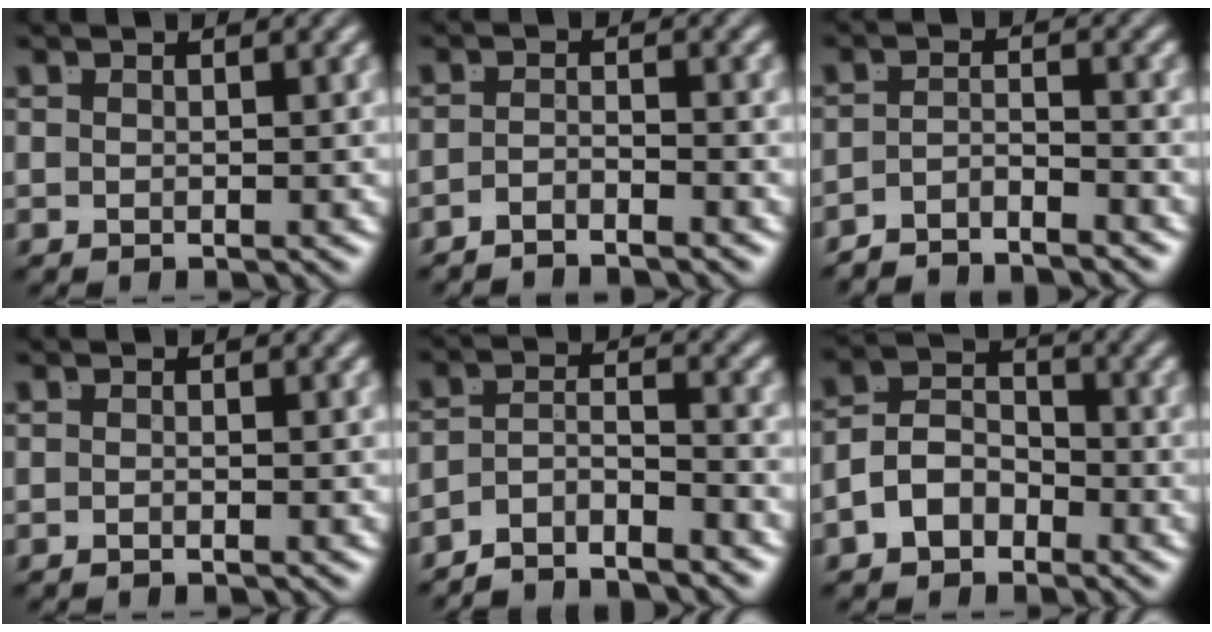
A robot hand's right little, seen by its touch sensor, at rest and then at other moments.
{"total": 2.5, "force": [-2.4, -0.6, 0.4], "torque": [-0.002, -0.009, -0.039]}
{"total": 3.6, "force": [-3.5, 0.1, 0.8], "torque": [-0.006, -0.015, -0.056]}
{"total": 0.7, "force": [-0.5, -0.4, 0.2], "torque": [-0.001, 0.000, -0.009]}
{"total": 4.6, "force": [-3.4, 2.4, 1.9], "torque": [-0.027, -0.011, -0.066]}
{"total": 6.1, "force": [-2.1, 5.0, 2.8], "torque": [-0.053, -0.016, -0.039]}